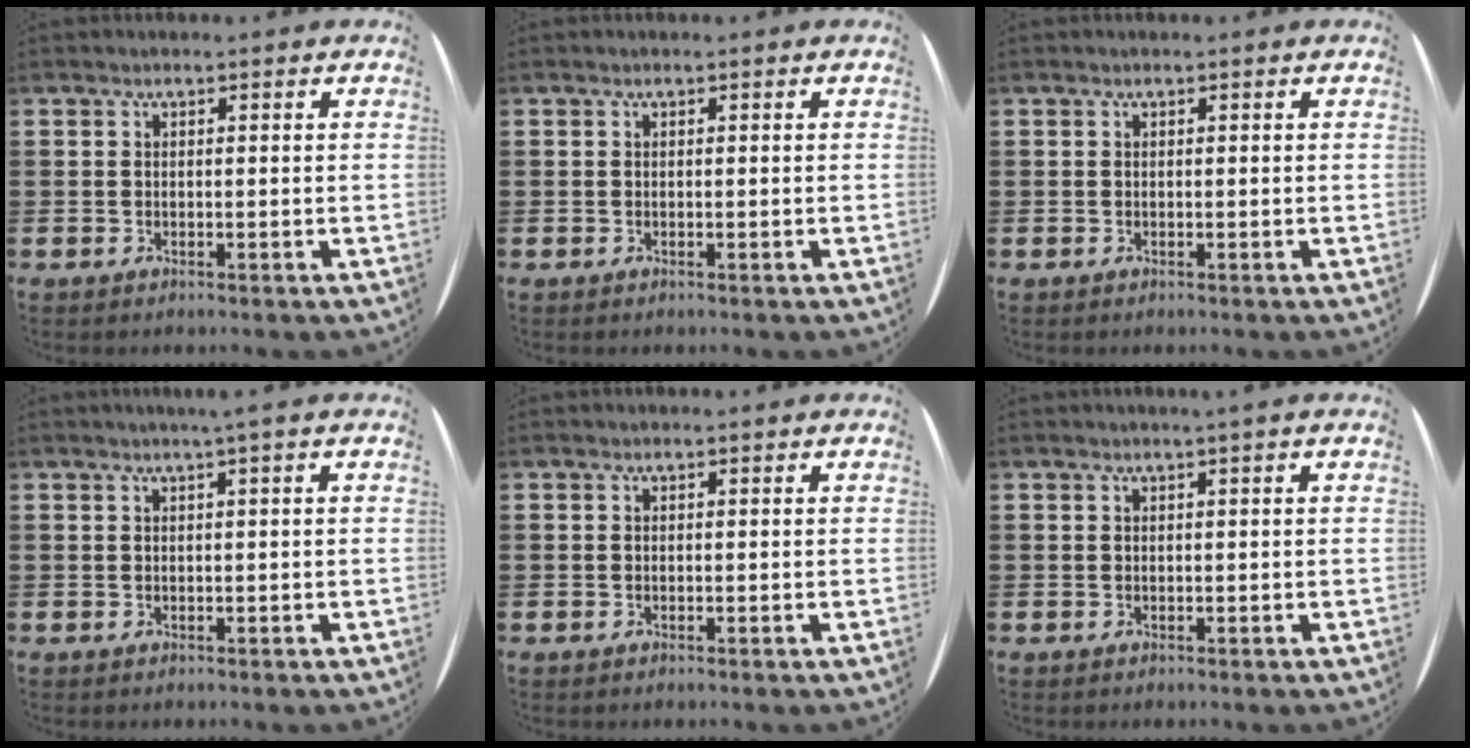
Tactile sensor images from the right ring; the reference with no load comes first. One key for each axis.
{"total": 0.0}
{"total": 0.0}
{"total": 0.8, "fx": 0.3, "fy": -0.3, "fz": 0.7, "tx": -0.010, "ty": -0.004, "tz": 0.005}
{"total": 0.0}
{"total": 0.5, "fx": 0.1, "fy": -0.3, "fz": 0.4, "tx": -0.004, "ty": -0.002, "tz": 0.002}